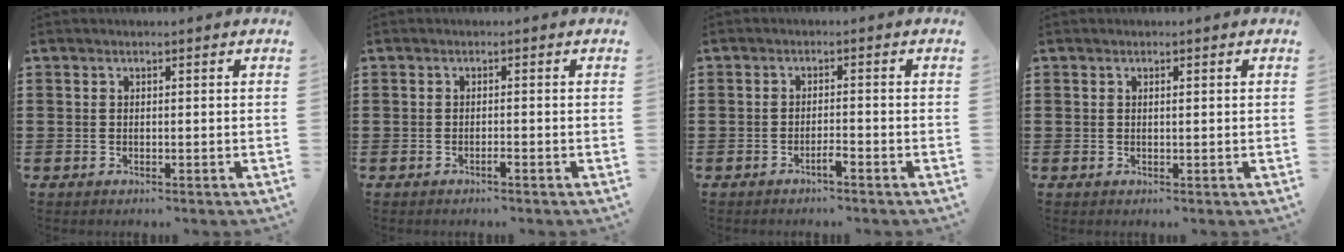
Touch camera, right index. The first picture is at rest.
{"total": 0.8, "force": [-0.6, 0.0, 0.5], "torque": [-0.010, -0.002, -0.011]}
{"total": 1.8, "force": [-1.4, 0.1, 1.1], "torque": [-0.020, -0.003, -0.024]}
{"total": 0.5, "force": [0.2, 0.1, 0.5], "torque": [-0.011, -0.001, 0.004]}